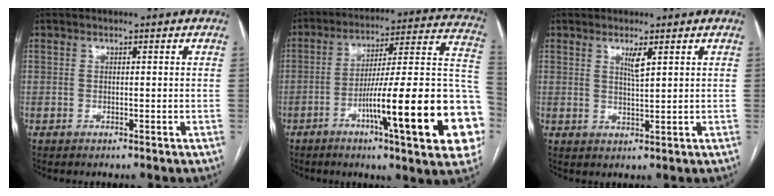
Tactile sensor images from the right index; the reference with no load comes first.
{"total": 25.4, "force": [-8.0, 1.6, 24.1], "torque": [-0.254, 0.006, -0.117]}
{"total": 2.4, "force": [1.3, 0.0, 2.0], "torque": [-0.039, -0.007, 0.025]}